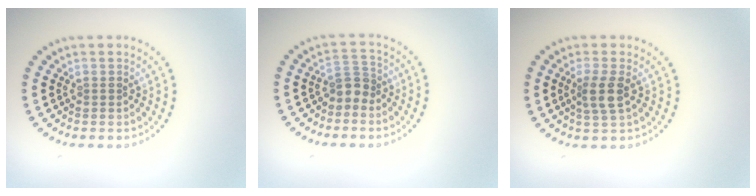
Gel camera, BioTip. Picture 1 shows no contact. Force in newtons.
{"total": 2.0, "press": 1.6, "slide": 1.2}
{"total": 2.2, "press": 1.9, "slide": 1.2}